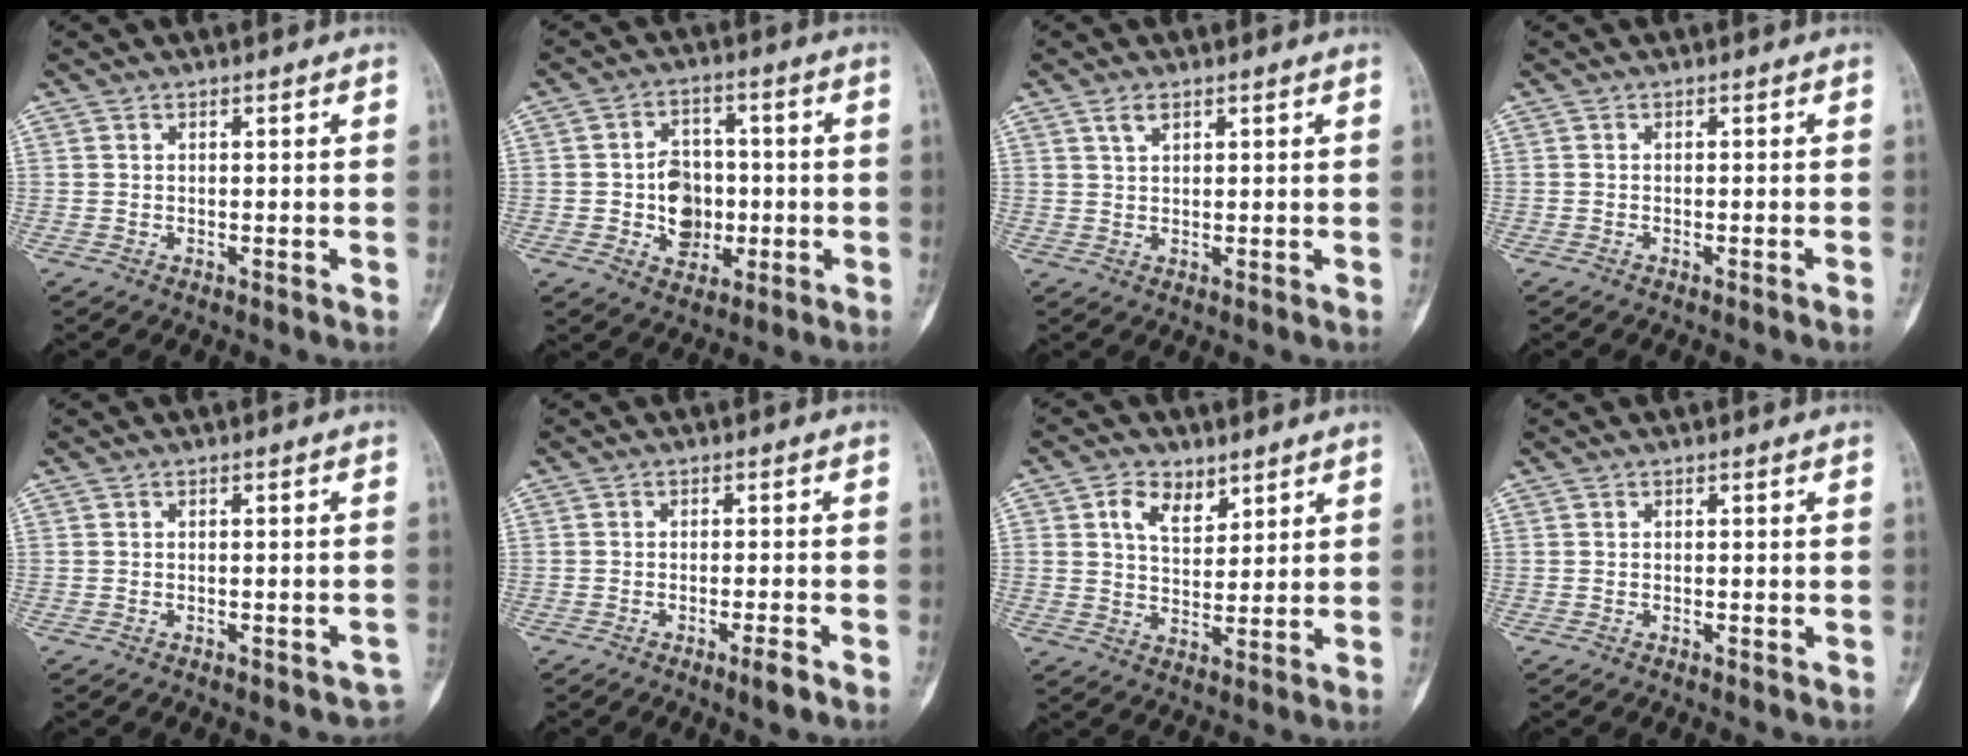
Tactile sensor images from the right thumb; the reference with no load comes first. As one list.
[{"total": 8.8, "force": [-1.1, 6.9, 5.2], "torque": [-0.045, 0.014, -0.016]}, {"total": 2.1, "force": [1.3, 1.0, 1.3], "torque": [-0.025, -0.002, 0.028]}, {"total": 1.1, "force": [-0.8, -0.3, 0.7], "torque": [-0.017, 0.006, -0.010]}, {"total": 4.2, "force": [-3.6, 1.7, 1.2], "torque": [-0.015, 0.029, -0.031]}, {"total": 3.0, "force": [-1.9, 0.1, 2.2], "torque": [-0.044, 0.007, -0.034]}, {"total": 6.5, "force": [3.4, 4.2, 3.6], "torque": [-0.041, -0.020, 0.060]}, {"total": 1.2, "force": [-1.0, 0.3, 0.6], "torque": [-0.015, 0.004, -0.008]}]